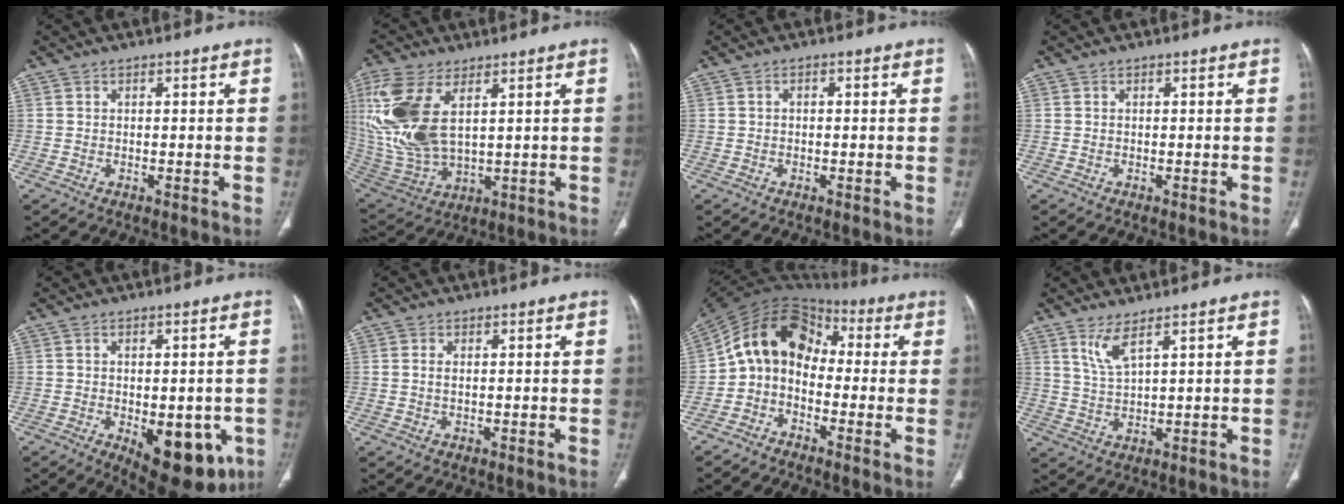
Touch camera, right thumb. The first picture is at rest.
{"total": 17.6, "force": [5.2, 8.8, 14.4], "torque": [-0.335, -0.017, 0.113]}
{"total": 0.7, "force": [0.0, 0.5, 0.5], "torque": [-0.007, 0.002, -0.003]}
{"total": 0.0}
{"total": 14.1, "force": [-4.7, 7.1, 11.2], "torque": [-0.121, -0.006, -0.046]}
{"total": 0.9, "force": [0.1, 0.4, 0.9], "torque": [-0.024, 0.002, 0.005]}
{"total": 12.0, "force": [-1.3, 9.4, 7.4], "torque": [-0.111, 0.067, -0.041]}
{"total": 4.5, "force": [2.9, 0.7, 3.3], "torque": [-0.074, -0.026, 0.069]}